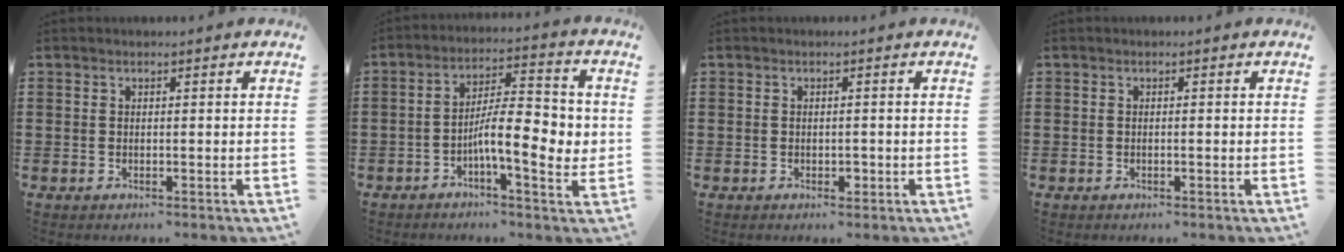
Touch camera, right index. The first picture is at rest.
{"total": 9.7, "force": [-1.4, 3.1, 9.1], "torque": [-0.142, 0.000, -0.026]}
{"total": 1.2, "force": [-0.4, 0.6, 1.0], "torque": [-0.018, -0.001, -0.006]}
{"total": 0.0}